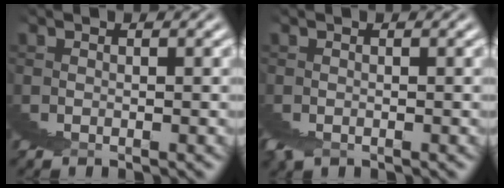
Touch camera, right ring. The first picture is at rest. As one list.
[{"total": 0.5, "force": [0.5, 0.0, 0.2], "torque": [-0.003, 0.004, 0.004]}]